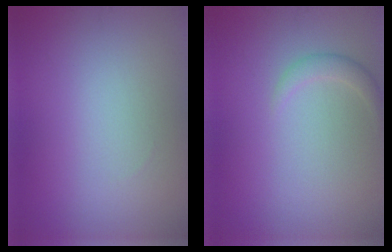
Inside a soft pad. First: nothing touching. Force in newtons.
{"total": 1.3, "press": 1.3, "slide": 0.0}